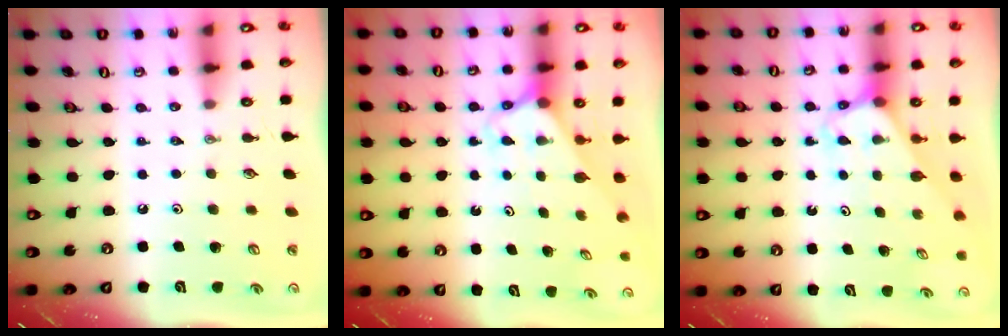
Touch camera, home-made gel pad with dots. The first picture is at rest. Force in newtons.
{"total": 2.5, "press": 2.5, "slide": 0.2}
{"total": 3.1, "press": 3.1, "slide": 0.2}